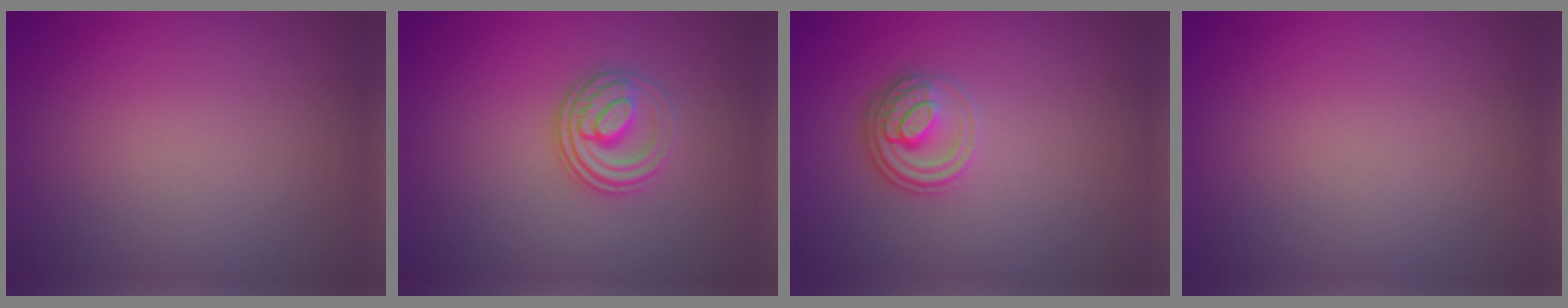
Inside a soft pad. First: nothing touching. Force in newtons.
{"total": 3.1, "press": 2.5, "slide": 1.9}
{"total": 2.8, "press": 2.3, "slide": 1.7}
{"total": 0.0}